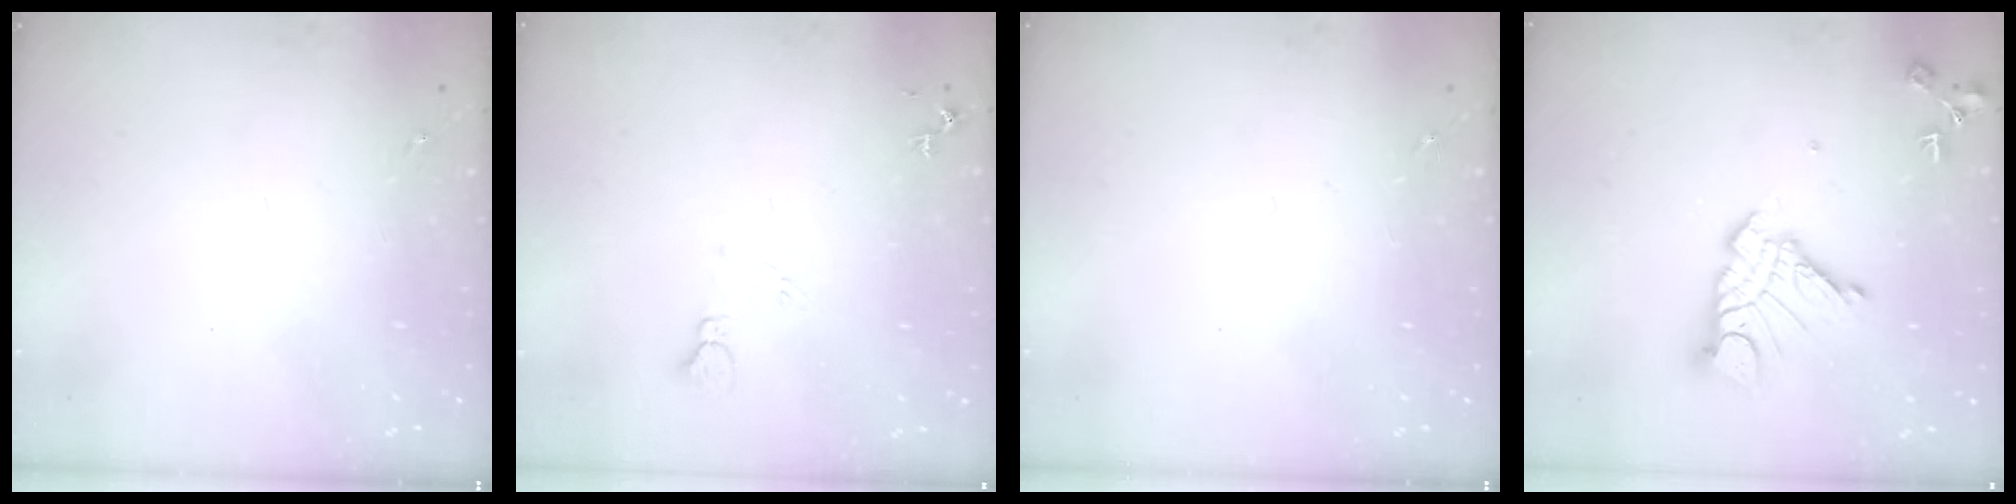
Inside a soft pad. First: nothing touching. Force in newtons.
{"total": 4.6, "press": 4.6, "slide": 0.6}
{"total": 0.0}
{"total": 14.2, "press": 14.2, "slide": 1.3}